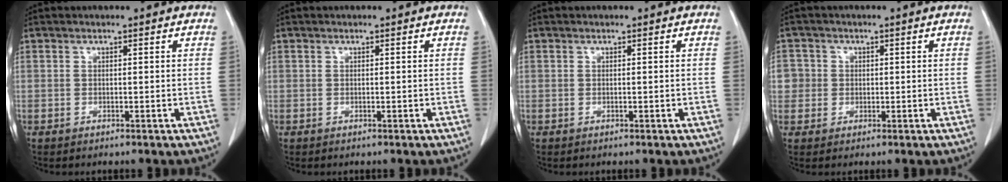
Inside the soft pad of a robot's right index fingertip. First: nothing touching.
{"total": 0.0}
{"total": 0.0}
{"total": 4.8, "force": [0.3, 4.8, 0.6], "torque": [-0.007, 0.018, 0.006]}